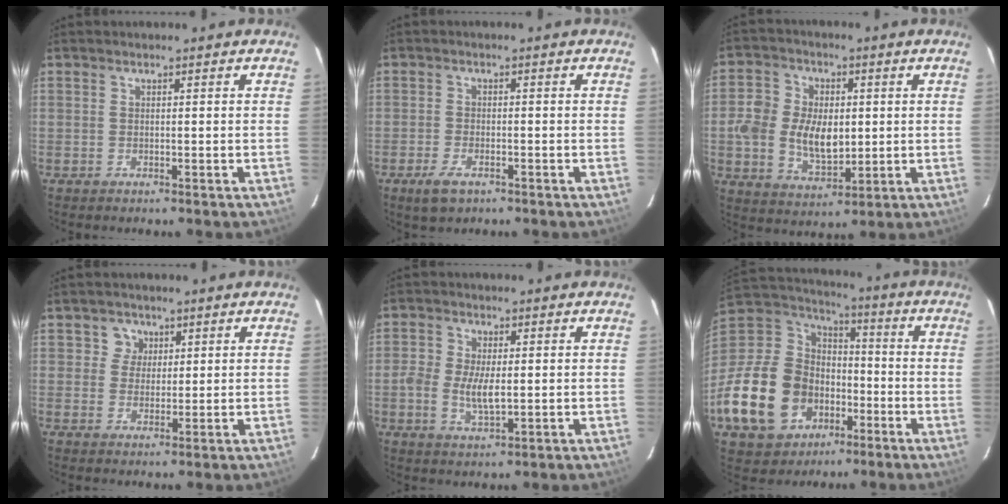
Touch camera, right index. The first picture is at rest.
{"total": 4.5, "force": [-2.7, 2.2, 2.9], "torque": [-0.073, -0.008, -0.050]}
{"total": 11.0, "force": [-0.3, 7.5, 8.0], "torque": [-0.166, 0.008, -0.003]}
{"total": 3.6, "force": [1.4, 3.3, 0.1], "torque": [0.015, 0.015, 0.021]}
{"total": 6.1, "force": [-0.7, 3.1, 5.2], "torque": [-0.110, -0.004, -0.014]}
{"total": 25.3, "force": [-10.6, 18.3, 13.9], "torque": [-0.334, 0.010, -0.165]}